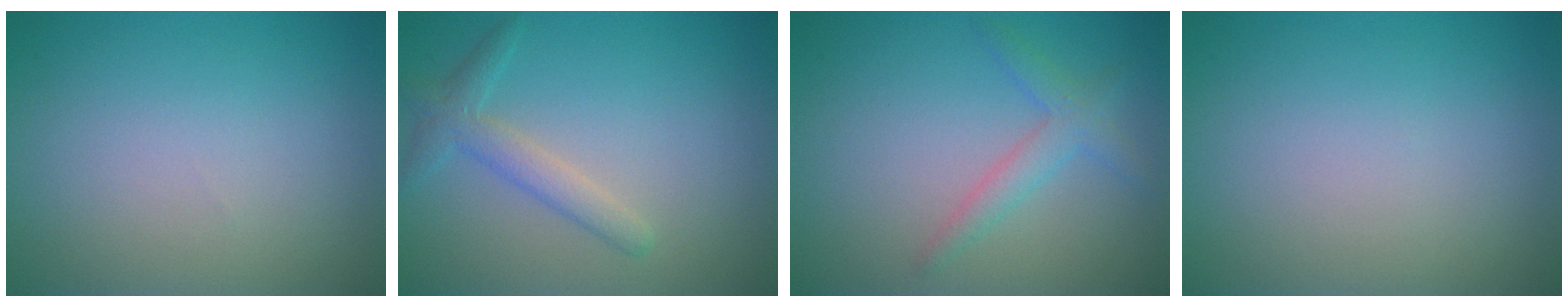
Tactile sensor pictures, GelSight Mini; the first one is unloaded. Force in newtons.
{"total": 2.4, "press": 2.4, "slide": 0.2}
{"total": 2.2, "press": 2.2, "slide": 0.0}
{"total": 0.0}